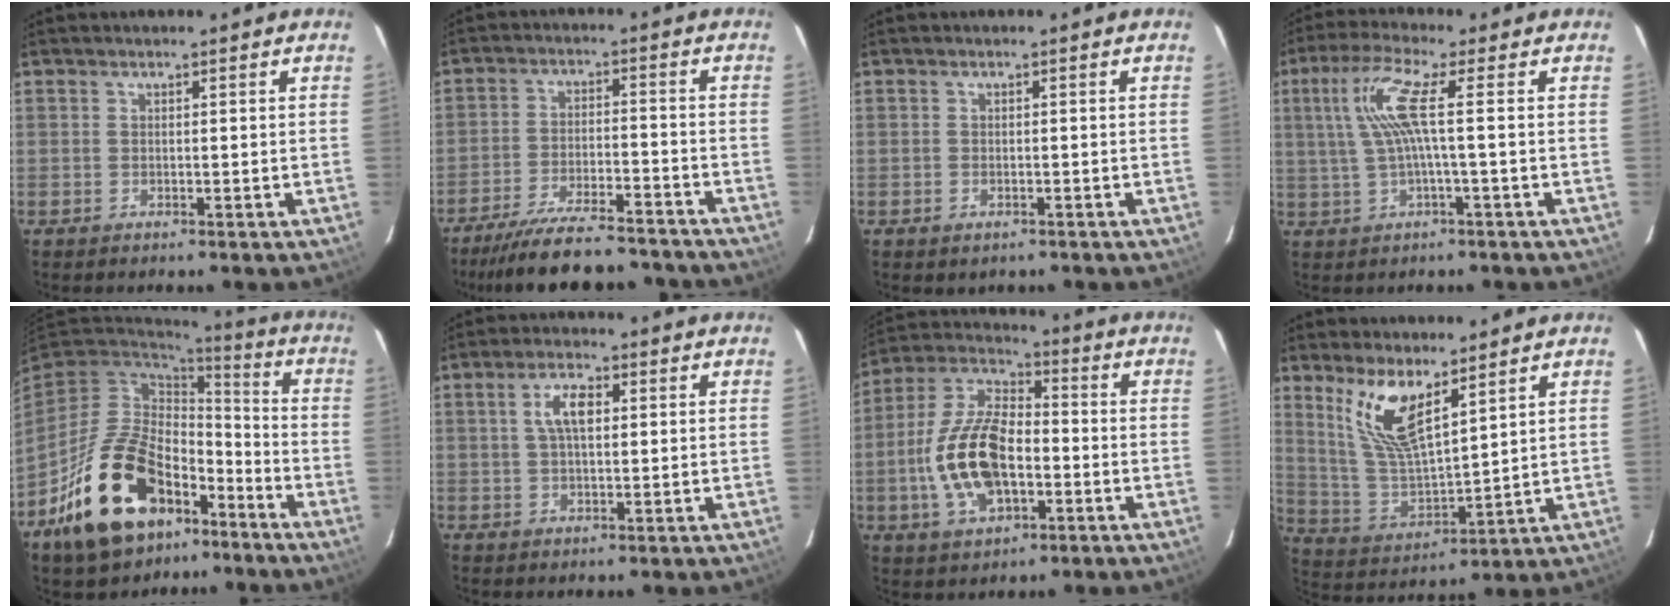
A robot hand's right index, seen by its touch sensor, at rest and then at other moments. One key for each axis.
{"total": 19.2, "fx": -17.0, "fy": 4.2, "fz": 7.9, "tx": -0.156, "ty": -0.014, "tz": -0.241}
{"total": 1.6, "fx": -0.7, "fy": 1.2, "fz": 0.6, "tx": -0.011, "ty": -0.002, "tz": -0.006}
{"total": 7.6, "fx": 0.6, "fy": -0.3, "fz": 7.6, "tx": -0.150, "ty": 0.002, "tz": 0.024}
{"total": 22.7, "fx": -12.3, "fy": 13.3, "fz": 13.7, "tx": -0.281, "ty": 0.011, "tz": -0.183}
{"total": 5.3, "fx": 1.3, "fy": 2.2, "fz": 4.7, "tx": -0.086, "ty": 0.011, "tz": 0.027}
{"total": 16.4, "fx": -3.5, "fy": 8.6, "fz": 13.6, "tx": -0.284, "ty": 0.008, "tz": -0.060}
{"total": 12.1, "fx": 7.6, "fy": 3.4, "fz": 8.8, "tx": -0.174, "ty": -0.004, "tz": 0.166}